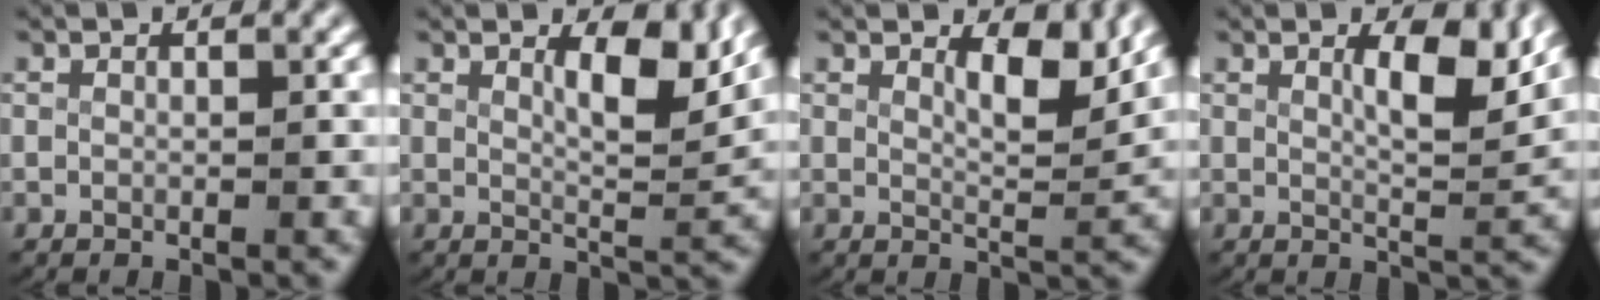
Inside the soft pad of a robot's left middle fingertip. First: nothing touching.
{"total": 4.7, "force": [2.8, 1.6, 3.4], "torque": [-0.044, -0.010, 0.043]}
{"total": 4.0, "force": [2.7, 1.4, 2.5], "torque": [-0.032, -0.012, 0.042]}
{"total": 4.3, "force": [2.2, 1.4, 3.4], "torque": [-0.046, -0.008, 0.034]}